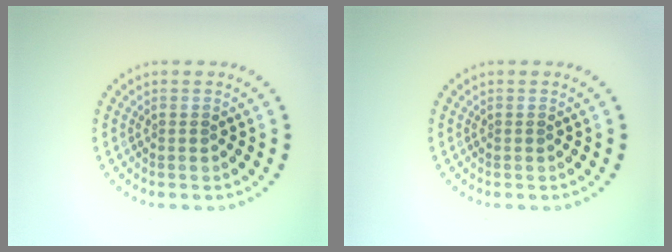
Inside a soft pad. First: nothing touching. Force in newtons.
{"total": 0.0}